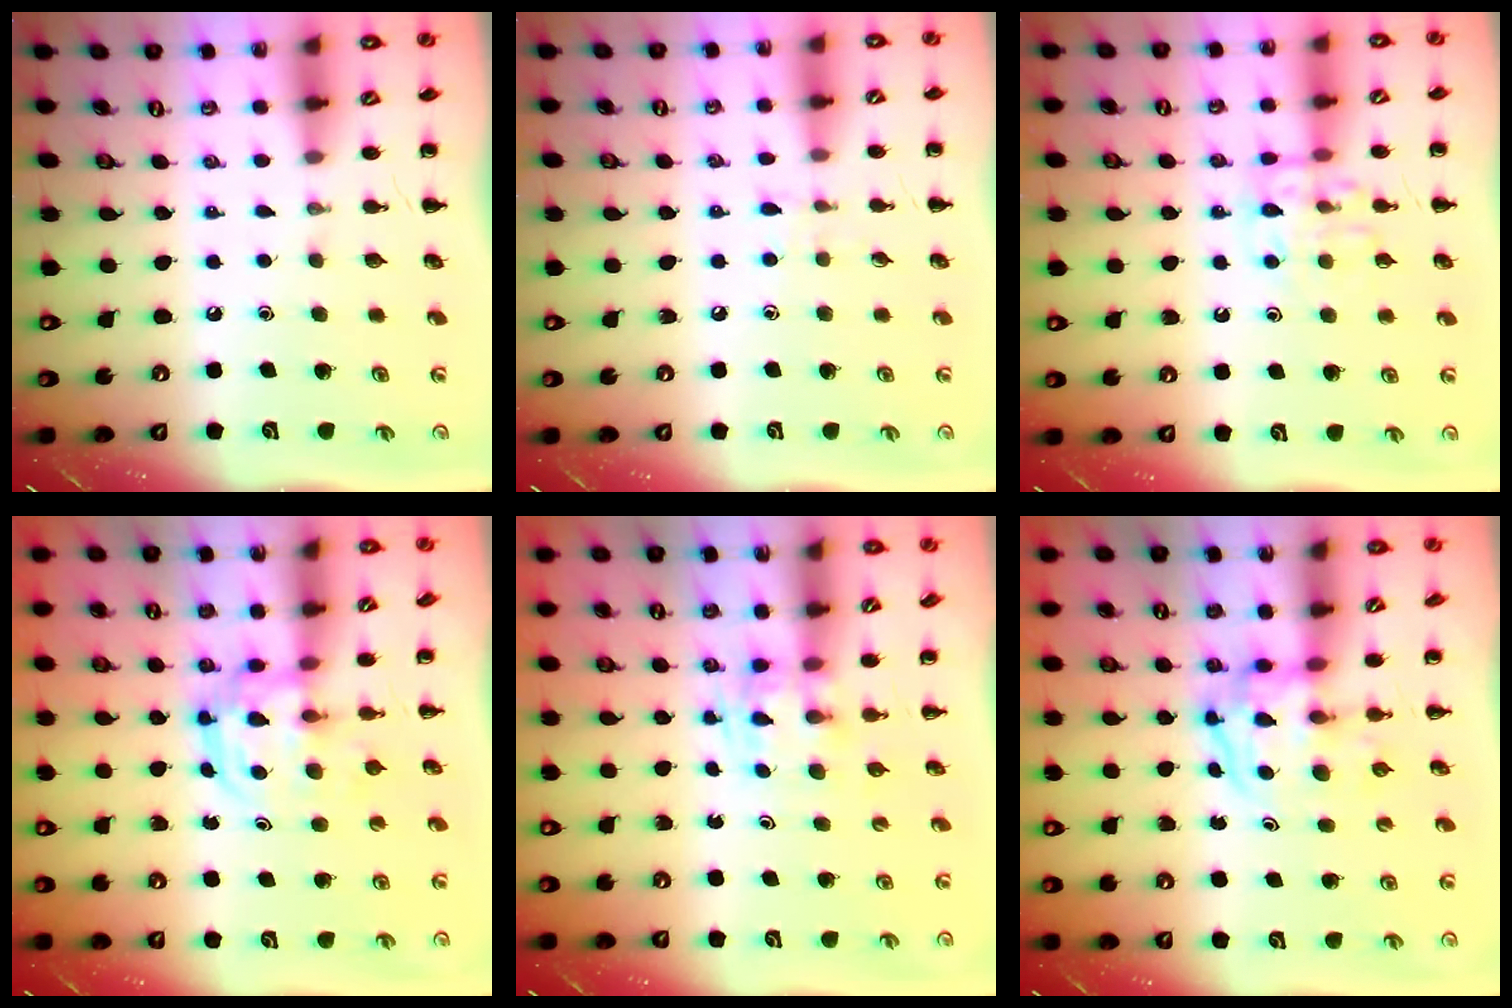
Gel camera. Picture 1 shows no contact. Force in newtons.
{"total": 4.5, "press": 4.1, "slide": 1.8}
{"total": 11.3, "press": 11.3, "slide": 0.9}
{"total": 3.3, "press": 3.3, "slide": 0.4}
{"total": 2.4, "press": 2.2, "slide": 1.1}
{"total": 3.7, "press": 3.7, "slide": 0.5}